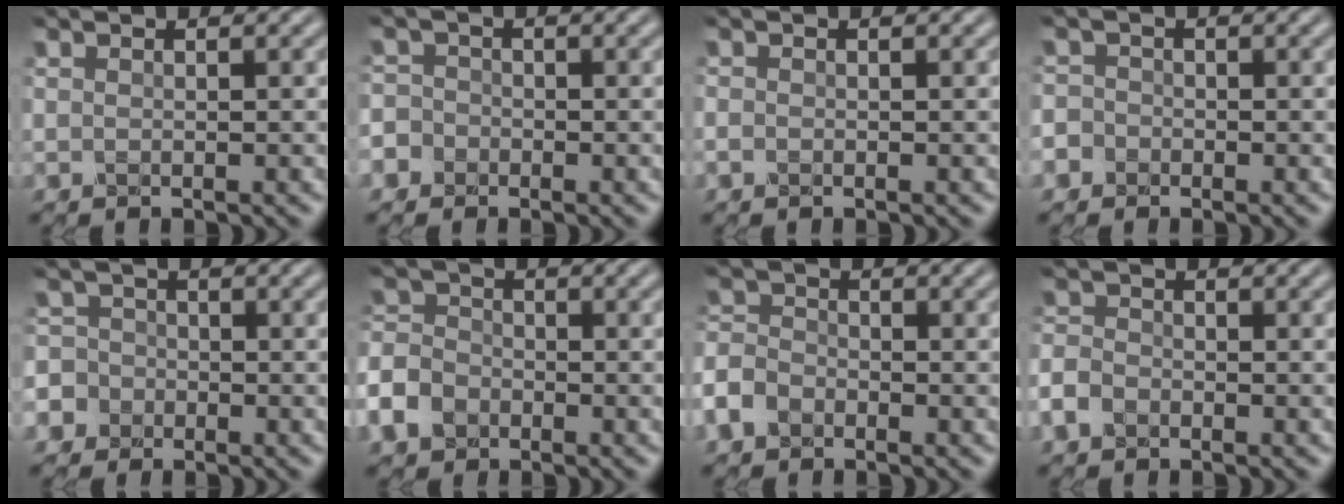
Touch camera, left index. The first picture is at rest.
{"total": 3.2, "force": [-1.6, 2.8, 0.6], "torque": [0.005, 0.004, -0.042]}
{"total": 0.5, "force": [-0.3, 0.3, 0.3], "torque": [-0.004, -0.002, -0.006]}
{"total": 2.4, "force": [-1.1, 2.1, 0.5], "torque": [0.003, 0.005, -0.030]}
{"total": 6.0, "force": [-2.7, 5.2, 1.1], "torque": [-0.025, -0.005, -0.076]}
{"total": 5.5, "force": [-3.0, 4.0, 2.3], "torque": [-0.052, -0.014, -0.064]}
{"total": 3.5, "force": [-2.1, 2.4, 1.5], "torque": [-0.038, 0.002, -0.055]}
{"total": 2.3, "force": [-1.3, 1.6, 1.0], "torque": [-0.018, 0.002, -0.037]}